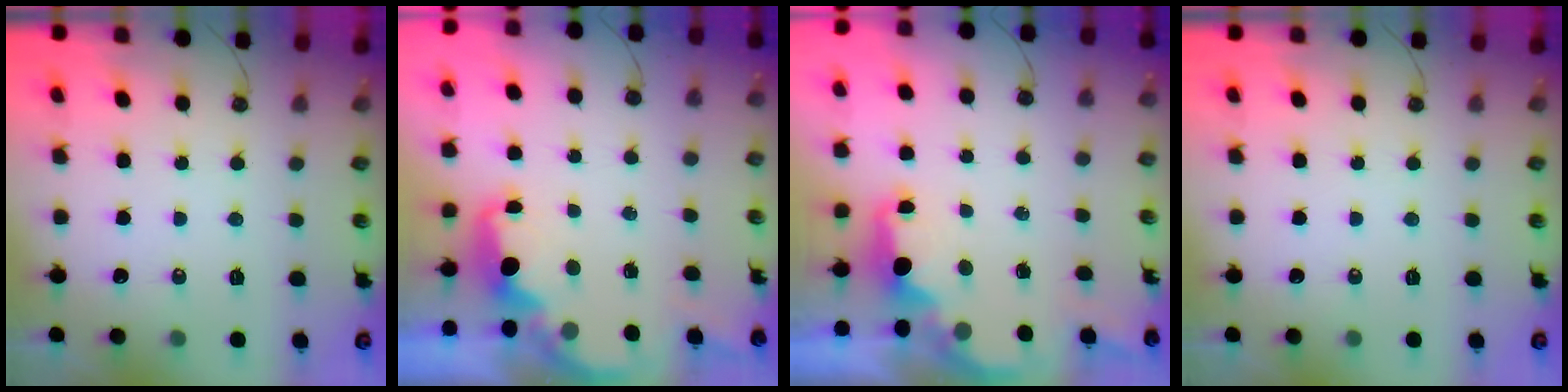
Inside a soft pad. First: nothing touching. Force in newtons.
{"total": 2.1, "press": 2.0, "slide": 0.7}
{"total": 1.8, "press": 1.7, "slide": 0.5}
{"total": 0.0}